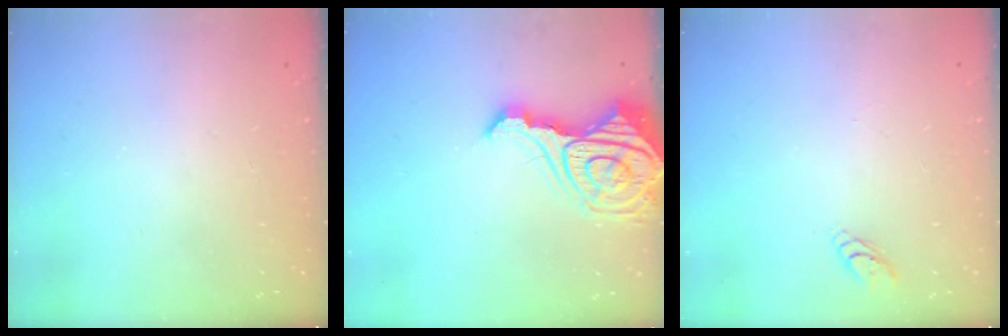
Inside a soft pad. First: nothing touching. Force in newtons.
{"total": 19.7, "press": 19.6, "slide": 2.0}
{"total": 3.3, "press": 3.3, "slide": 0.3}